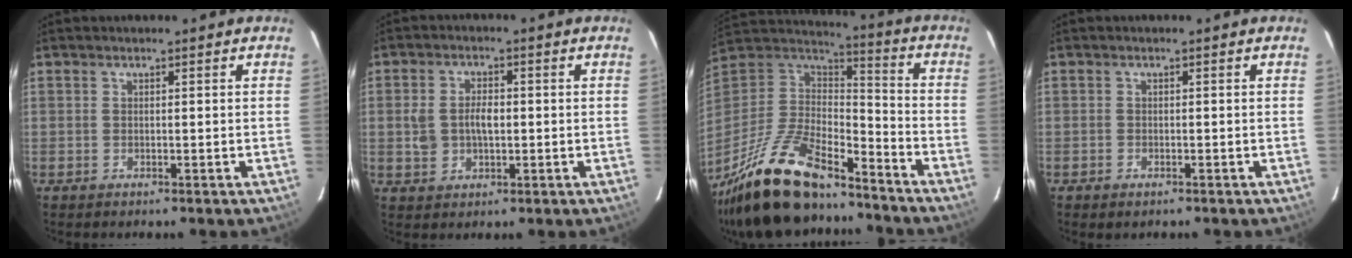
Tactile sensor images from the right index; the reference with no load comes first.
{"total": 5.9, "force": [-0.2, 4.0, 4.4], "torque": [-0.086, 0.007, 0.002]}
{"total": 25.7, "force": [-19.1, 8.6, 14.8], "torque": [-0.306, -0.027, -0.326]}
{"total": 1.0, "force": [-0.6, 0.7, 0.3], "torque": [-0.006, -0.001, -0.009]}